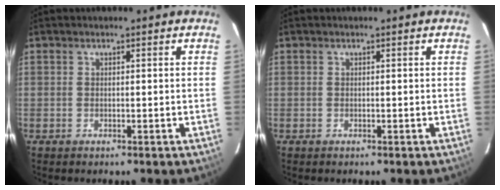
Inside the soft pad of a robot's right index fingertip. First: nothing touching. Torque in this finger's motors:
{"motor_torque": [0.00, 0.00, 0.00, 0.00]}